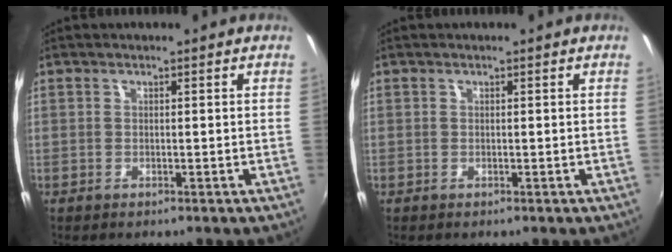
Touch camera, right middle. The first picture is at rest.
{"total": 0.0}